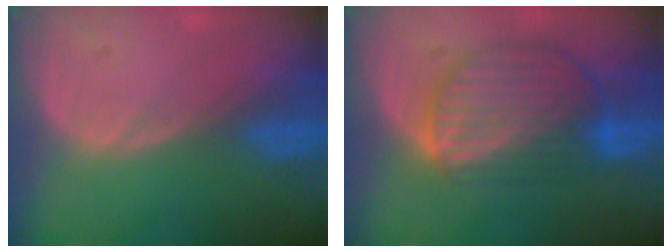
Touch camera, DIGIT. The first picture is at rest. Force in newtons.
{"total": 9.4, "press": 8.0, "slide": 5.0}